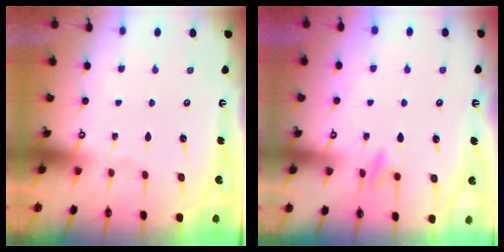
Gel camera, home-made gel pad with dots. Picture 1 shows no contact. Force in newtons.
{"total": 6.8, "press": 6.7, "slide": 0.9}